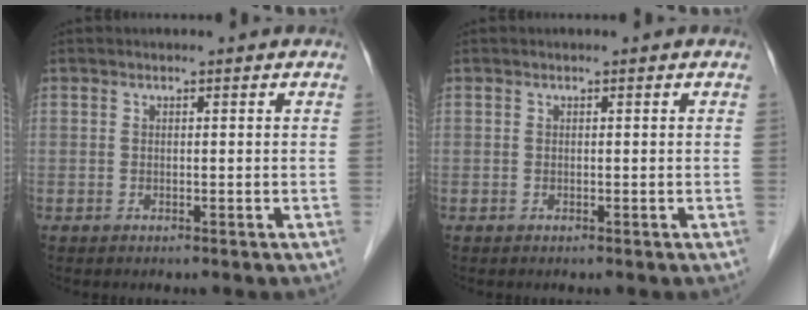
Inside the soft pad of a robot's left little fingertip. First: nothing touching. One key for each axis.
{"total": 0.0}